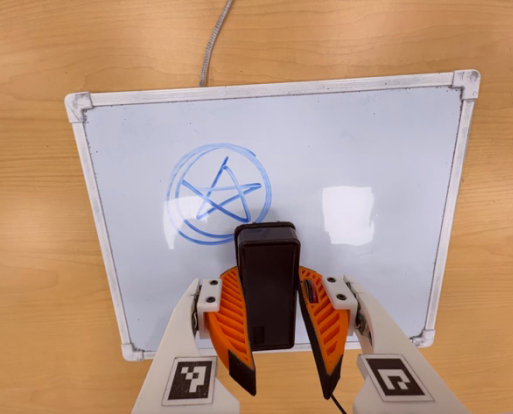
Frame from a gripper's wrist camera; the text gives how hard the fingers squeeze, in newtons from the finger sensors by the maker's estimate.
{"total": 10.5, "left": 9.3, "right": 11.7}